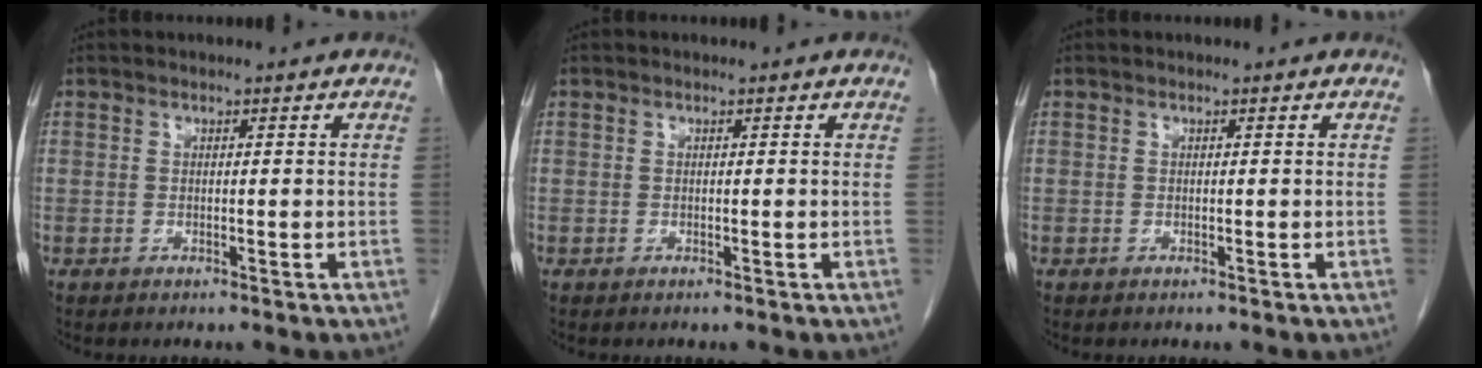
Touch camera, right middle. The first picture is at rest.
{"total": 0.0}
{"total": 0.0}